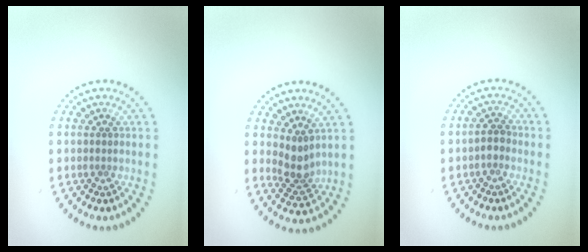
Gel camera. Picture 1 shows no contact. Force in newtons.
{"total": 2.6, "press": 2.0, "slide": 1.6}
{"total": 1.3, "press": 1.1, "slide": 0.6}